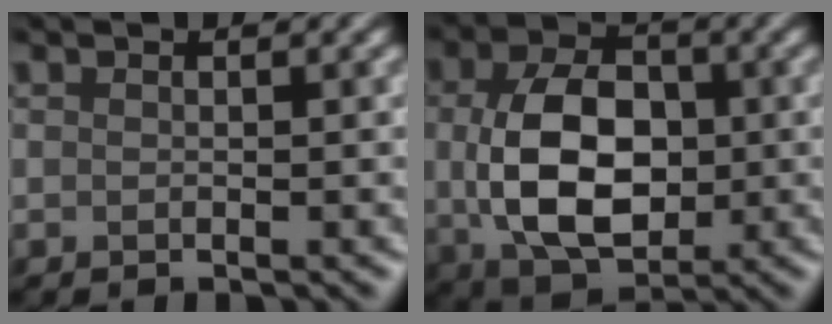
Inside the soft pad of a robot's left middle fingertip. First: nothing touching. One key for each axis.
{"total": 8.7, "fx": 0.1, "fy": 5.7, "fz": 6.6, "tx": -0.148, "ty": -0.008, "tz": 0.014}